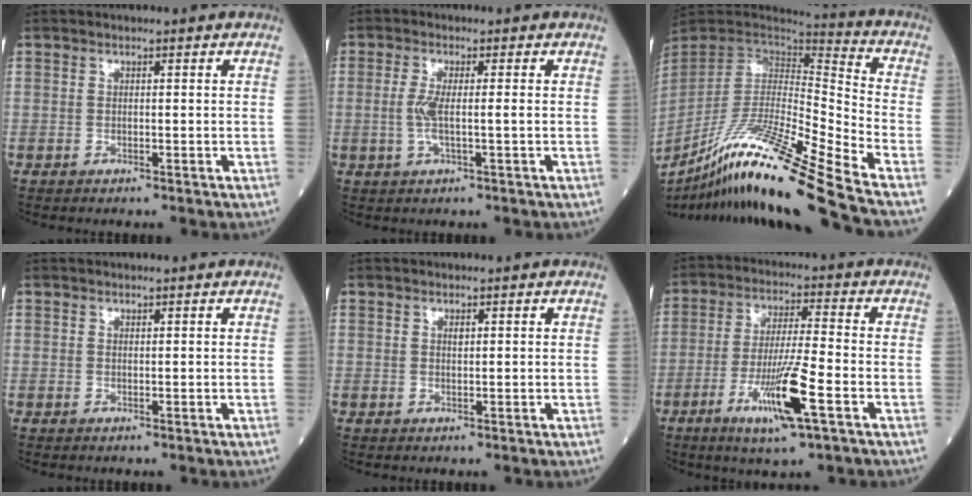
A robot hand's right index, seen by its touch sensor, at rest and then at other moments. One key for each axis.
{"total": 3.6, "fx": -0.3, "fy": 0.3, "fz": 3.6, "tx": -0.078, "ty": -0.003, "tz": -0.008}
{"total": 24.9, "fx": -18.4, "fy": -1.8, "fz": 16.7, "tx": -0.300, "ty": -0.054, "tz": -0.335}
{"total": 0.0}
{"total": 0.7, "fx": 0.3, "fy": 0.3, "fz": 0.5, "tx": -0.011, "ty": -0.003, "tz": 0.006}
{"total": 11.3, "fx": -4.6, "fy": 0.4, "fz": 10.3, "tx": -0.194, "ty": -0.017, "tz": -0.085}